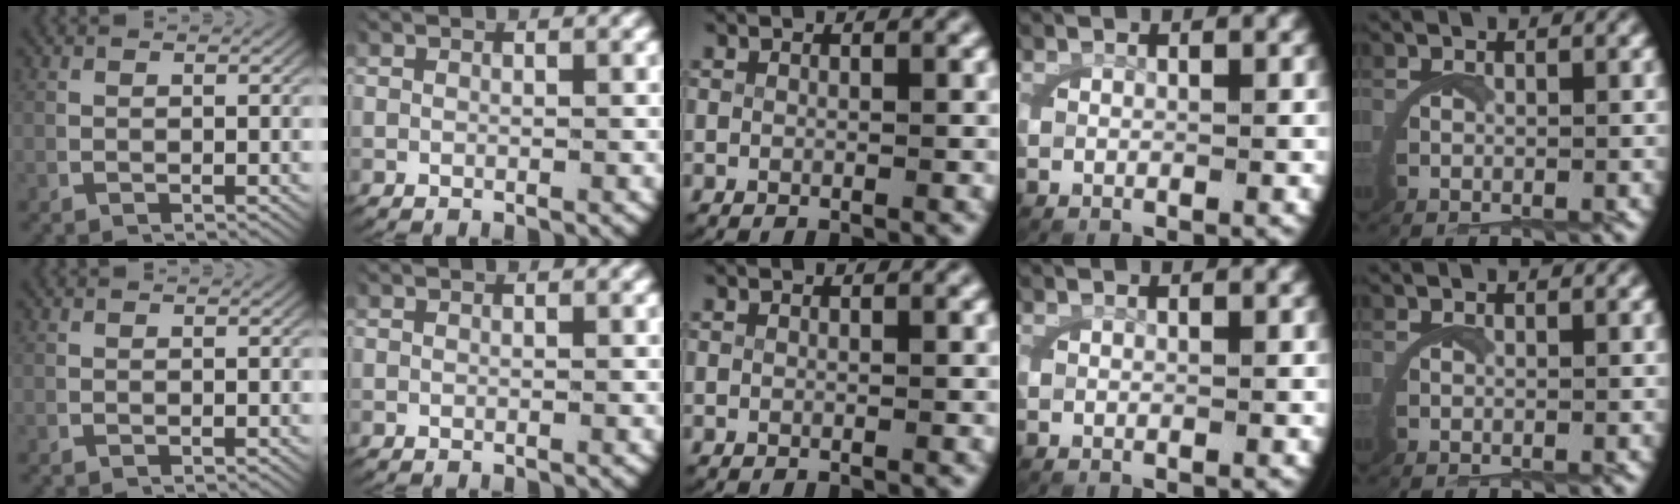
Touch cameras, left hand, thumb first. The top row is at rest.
{}